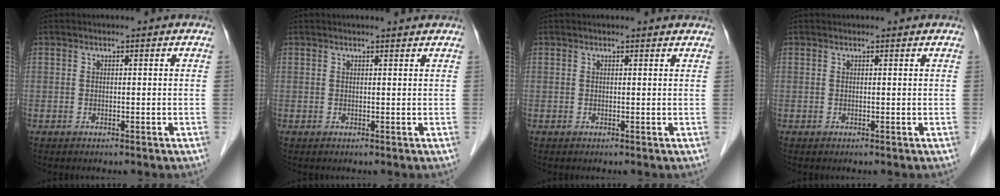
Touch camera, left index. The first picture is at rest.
{"total": 2.1, "force": [2.0, 0.0, 0.7], "torque": [-0.014, 0.004, 0.023]}
{"total": 3.1, "force": [3.1, 0.2, 0.6], "torque": [-0.011, 0.016, 0.029]}
{"total": 1.3, "force": [1.3, 0.2, 0.3], "torque": [-0.009, 0.015, 0.017]}